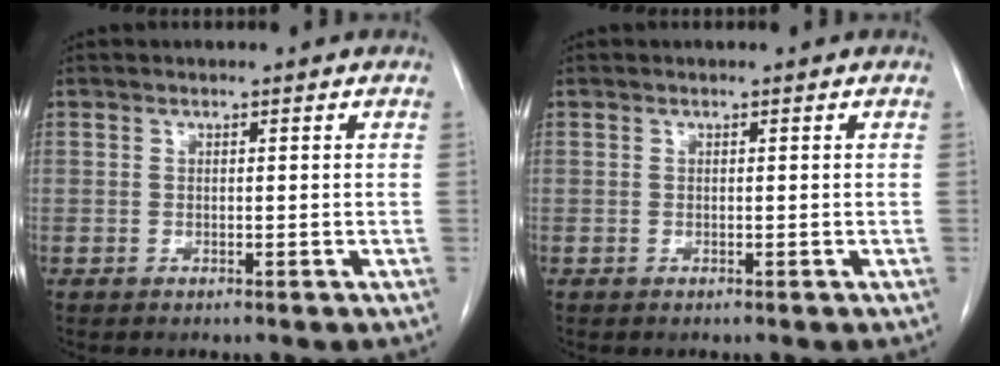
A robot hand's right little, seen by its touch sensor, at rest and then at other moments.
{"total": 0.0}